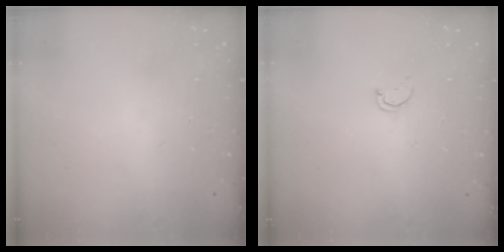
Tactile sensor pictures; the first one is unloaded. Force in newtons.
{"total": 1.7, "press": 1.7, "slide": 0.2}